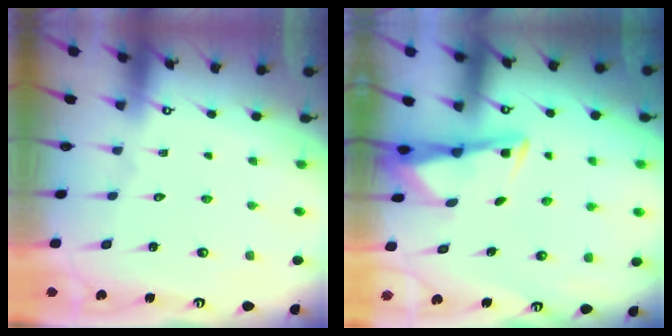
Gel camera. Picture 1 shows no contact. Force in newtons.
{"total": 3.1, "press": 3.1, "slide": 0.4}